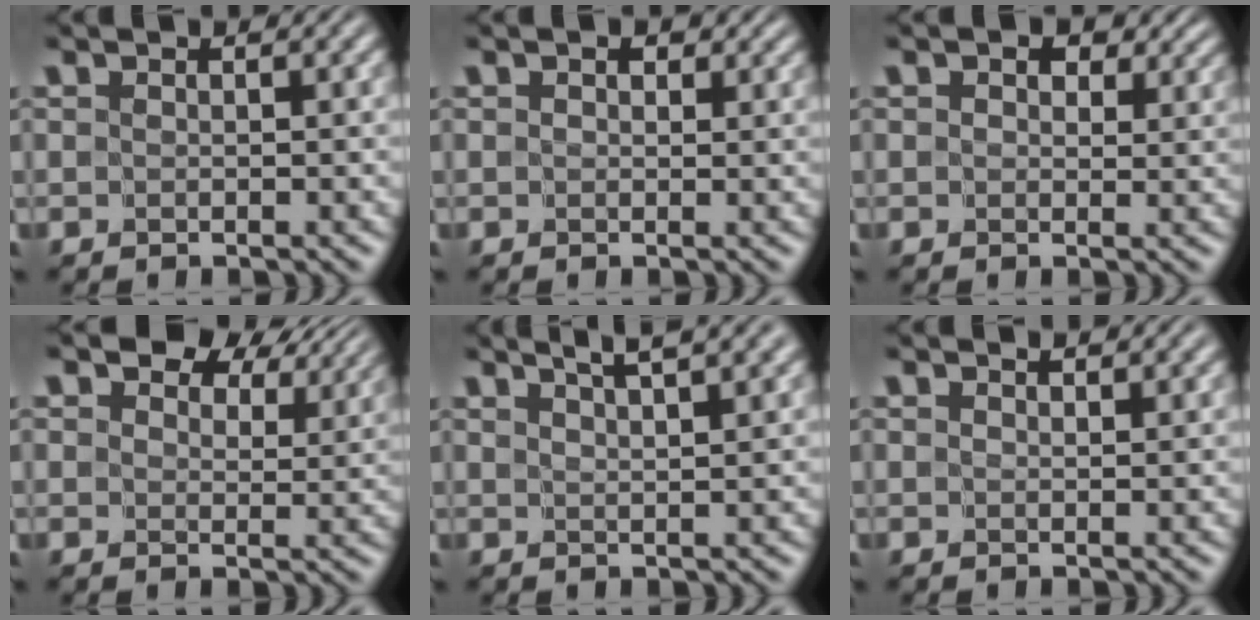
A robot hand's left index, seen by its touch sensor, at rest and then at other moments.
{"total": 1.0, "force": [0.5, 0.7, 0.6], "torque": [-0.005, -0.001, 0.008]}
{"total": 3.6, "force": [1.9, 2.2, 2.1], "torque": [-0.024, -0.002, 0.015]}
{"total": 7.0, "force": [5.1, 3.3, 3.4], "torque": [-0.054, 0.002, 0.067]}
{"total": 4.7, "force": [3.7, 0.9, 2.8], "torque": [-0.011, 0.023, 0.029]}
{"total": 1.2, "force": [1.1, 0.1, 0.4], "torque": [-0.003, 0.000, 0.016]}